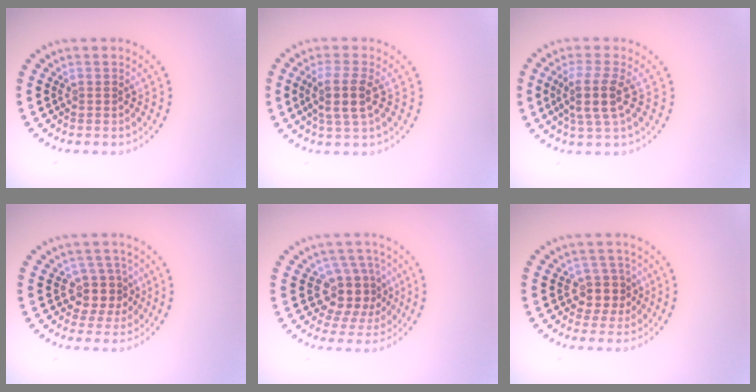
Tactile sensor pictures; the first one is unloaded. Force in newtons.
{"total": 2.9, "press": 2.5, "slide": 1.5}
{"total": 3.6, "press": 2.9, "slide": 2.1}
{"total": 3.0, "press": 2.4, "slide": 1.7}
{"total": 4.0, "press": 3.3, "slide": 2.2}
{"total": 2.4, "press": 2.0, "slide": 1.4}